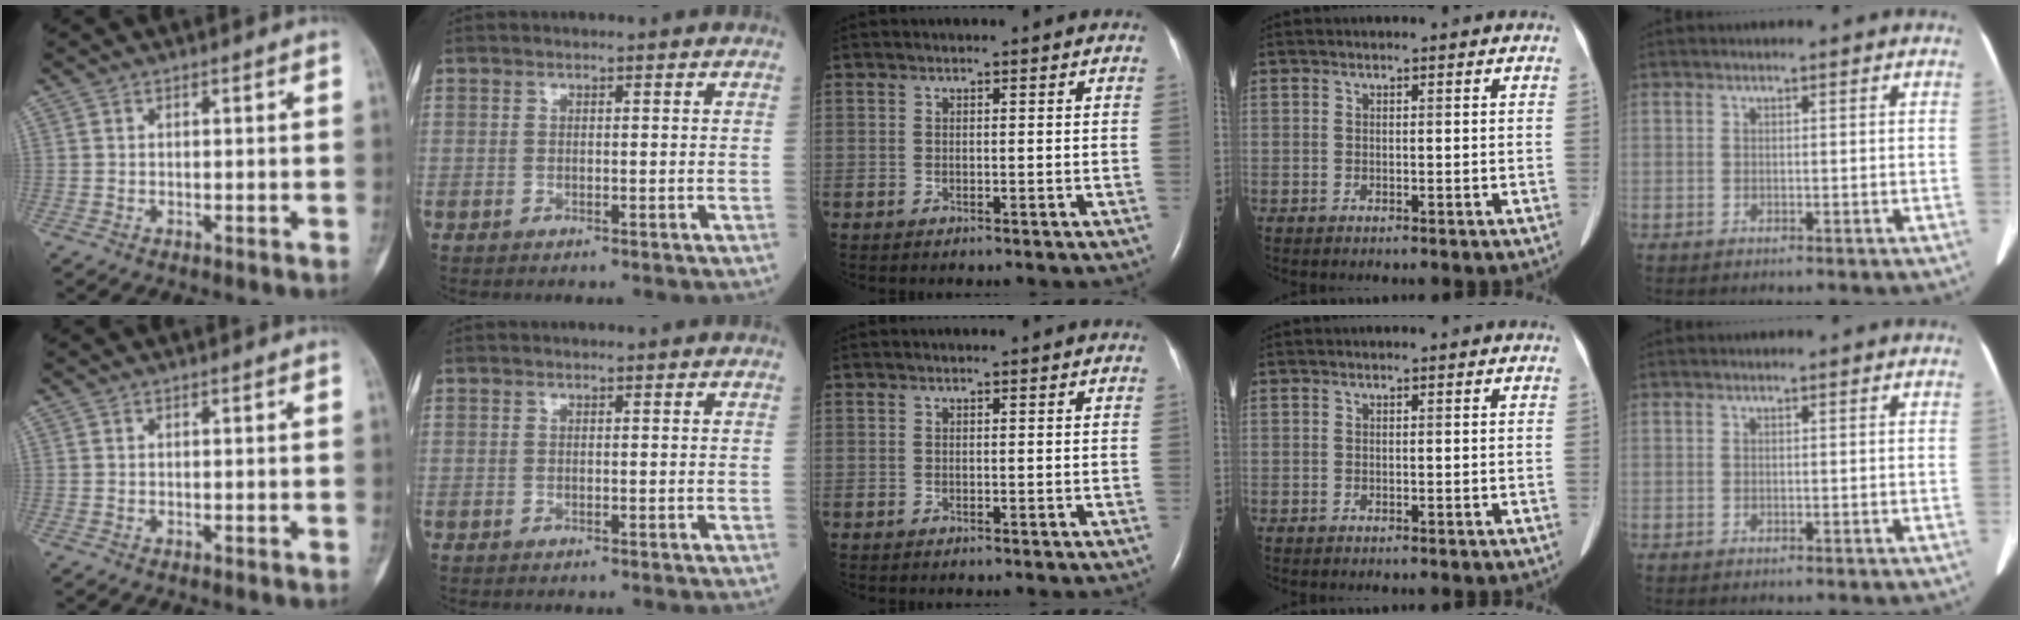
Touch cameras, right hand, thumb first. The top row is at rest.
{}